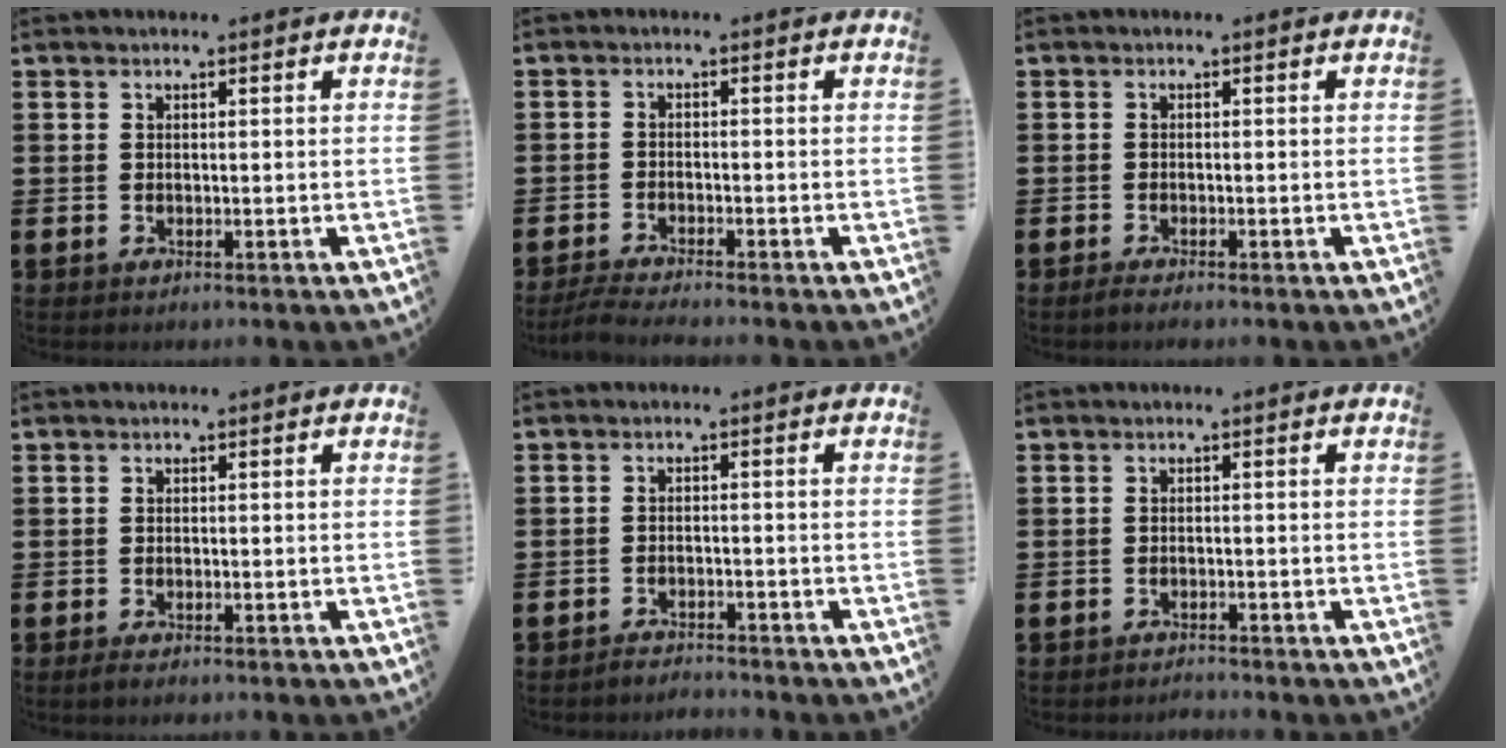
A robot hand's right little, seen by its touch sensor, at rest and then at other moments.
{"total": 2.1, "force": [-1.9, 0.0, 1.0], "torque": [-0.016, 0.003, -0.035]}
{"total": 0.9, "force": [-0.7, 0.0, 0.7], "torque": [-0.011, -0.003, -0.013]}
{"total": 0.8, "force": [-0.4, 0.2, 0.6], "torque": [-0.012, -0.001, -0.008]}
{"total": 1.8, "force": [-1.8, 0.0, -0.1], "torque": [-0.003, 0.005, -0.039]}
{"total": 1.0, "force": [-1.0, 0.0, -0.1], "torque": [-0.001, 0.002, -0.022]}